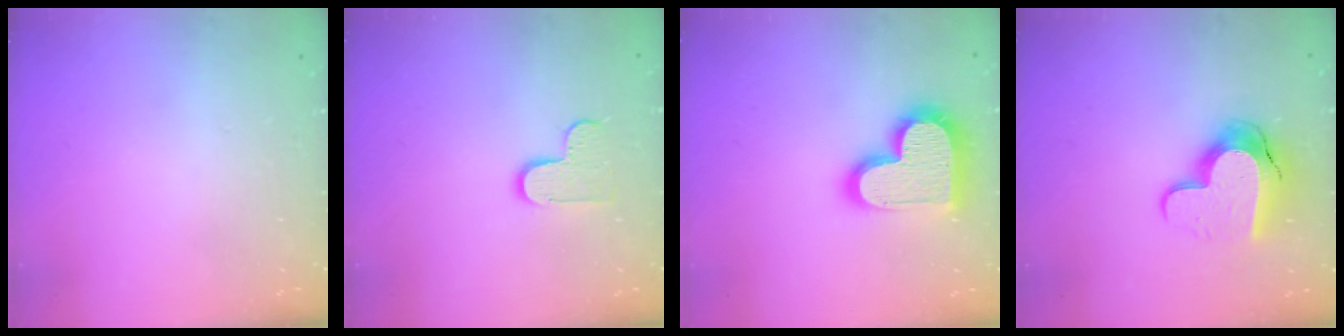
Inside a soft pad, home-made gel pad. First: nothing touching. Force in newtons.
{"total": 6.8, "press": 6.8, "slide": 0.2}
{"total": 19.5, "press": 19.5, "slide": 1.5}
{"total": 13.7, "press": 13.6, "slide": 1.0}